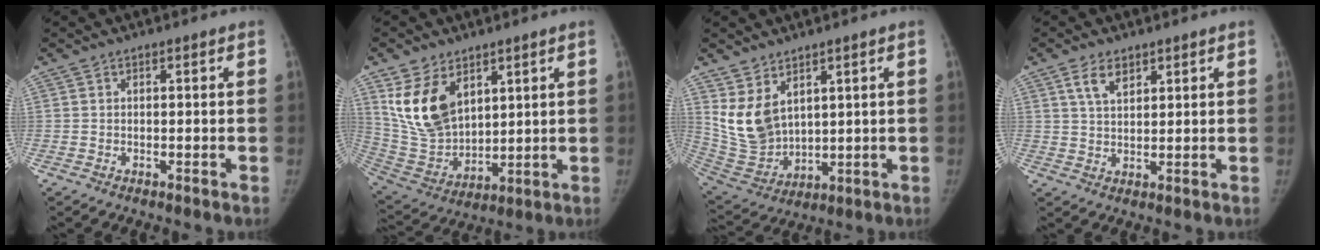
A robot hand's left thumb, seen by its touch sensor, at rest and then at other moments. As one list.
[{"total": 14.8, "force": [6.6, 9.5, 9.2], "torque": [-0.149, -0.032, 0.154]}, {"total": 10.6, "force": [4.8, 6.8, 6.6], "torque": [-0.110, -0.029, 0.121]}, {"total": 4.7, "force": [2.7, 2.5, 2.8], "torque": [-0.042, -0.012, 0.053]}]